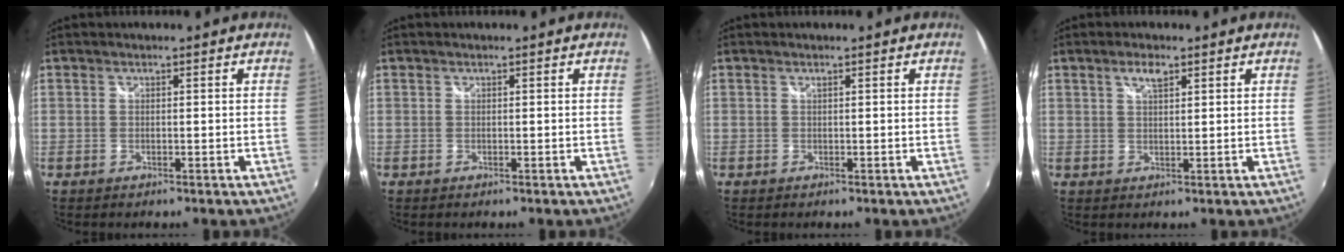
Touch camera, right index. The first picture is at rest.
{"total": 0.0}
{"total": 0.0}
{"total": 2.8, "force": [1.7, 1.0, 2.0], "torque": [-0.034, 0.004, 0.028]}